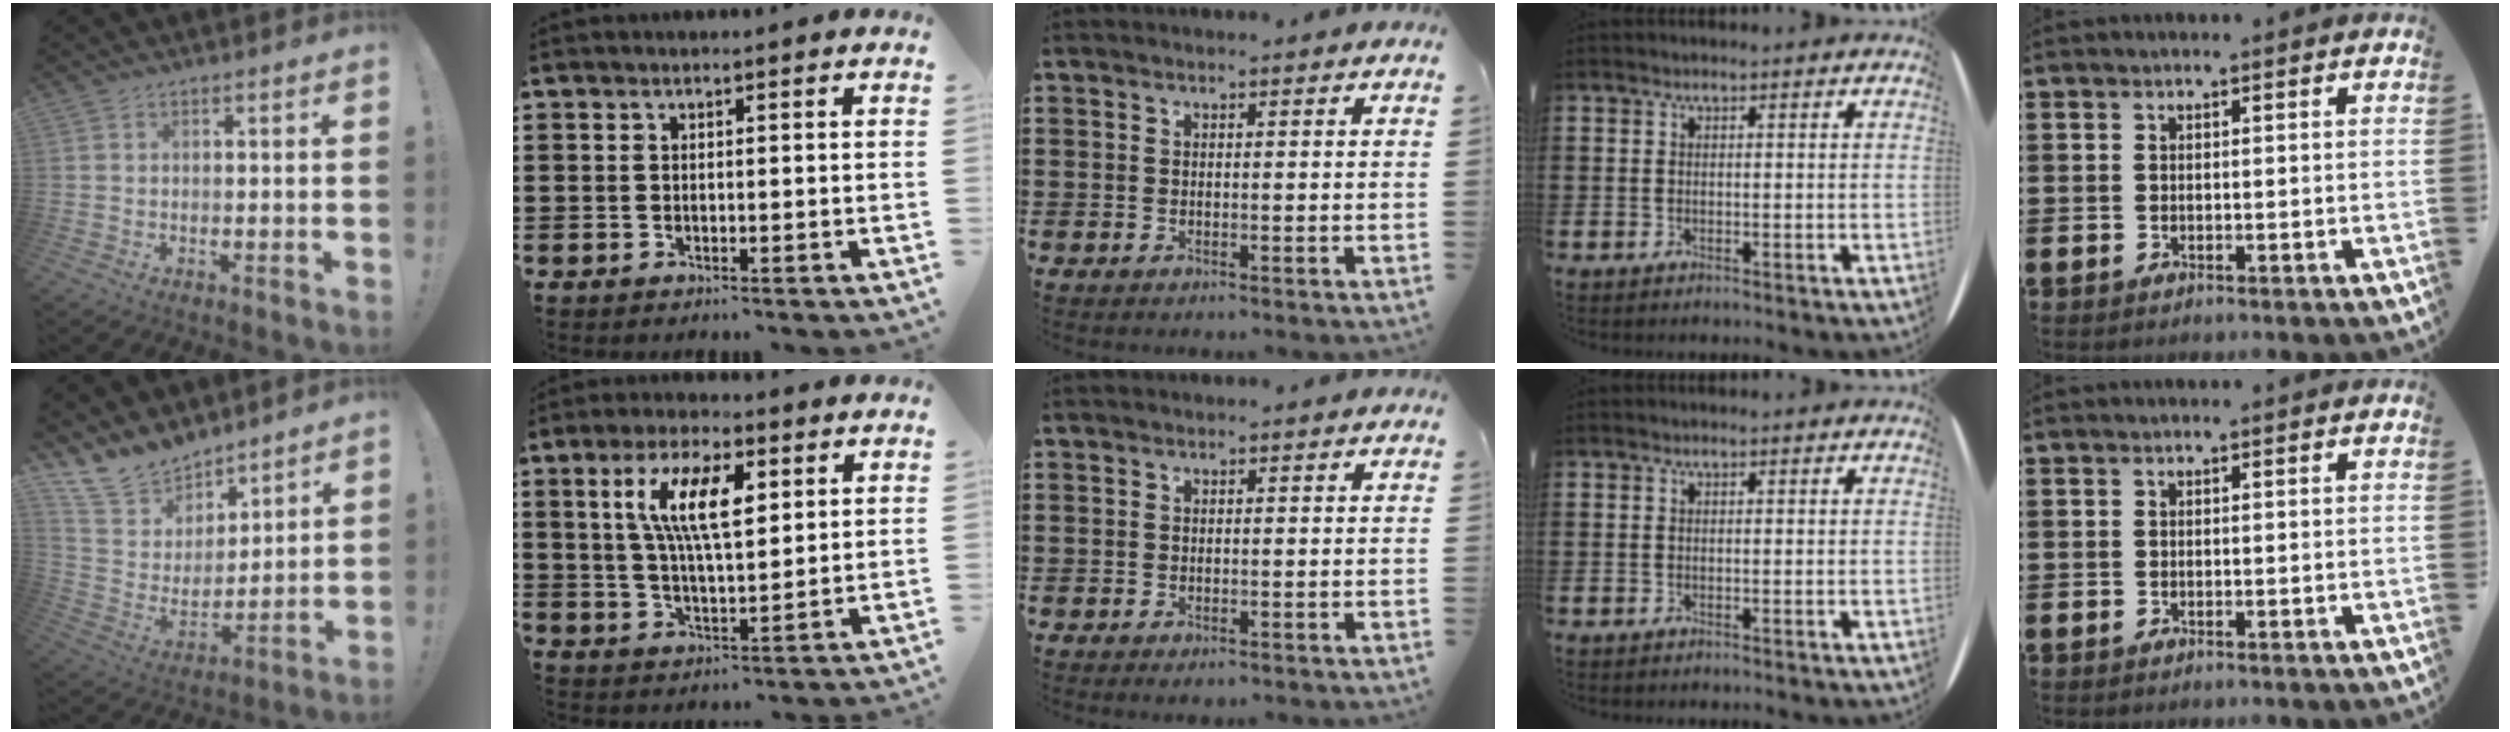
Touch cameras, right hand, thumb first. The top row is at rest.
{"thumb": {"total": 13.4, "force": [11.7, 6.2, 1.9], "torque": [-0.063, -0.097, 0.225]}, "index": {"total": 9.9, "force": [3.5, 3.5, 8.7], "torque": [-0.176, 0.013, 0.059]}}